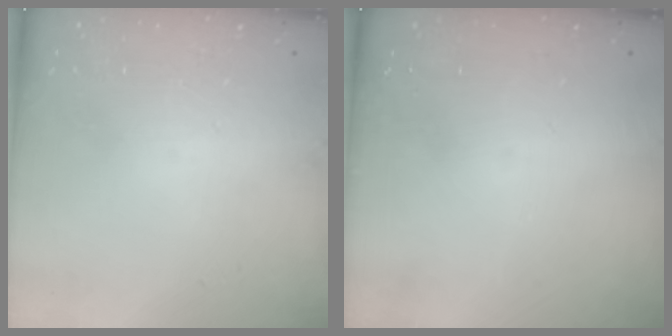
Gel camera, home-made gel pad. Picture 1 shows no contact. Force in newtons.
{"total": 0.0}